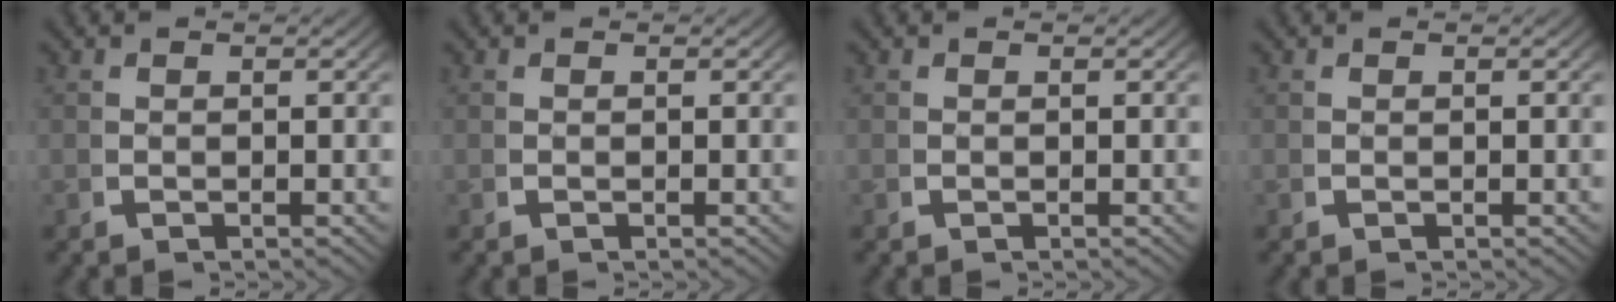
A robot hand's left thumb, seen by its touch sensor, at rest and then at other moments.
{"total": 0.0}
{"total": 0.0}
{"total": 0.0}